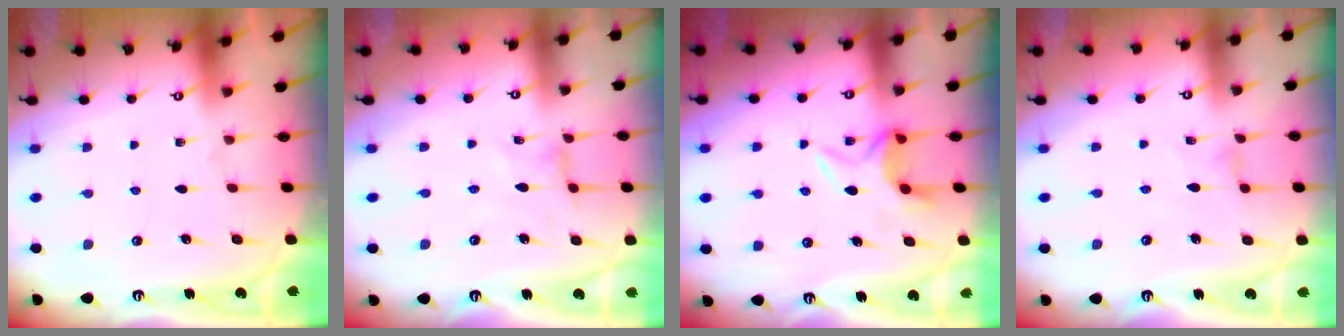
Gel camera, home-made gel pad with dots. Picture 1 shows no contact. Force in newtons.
{"total": 0.0}
{"total": 5.9, "press": 5.7, "slide": 1.4}
{"total": 0.0}